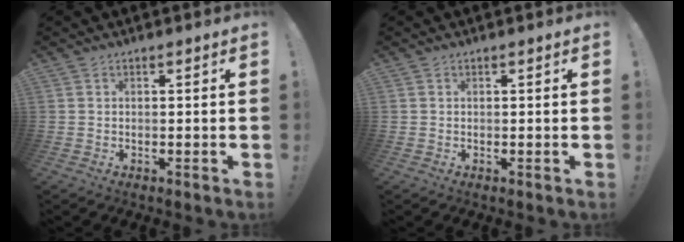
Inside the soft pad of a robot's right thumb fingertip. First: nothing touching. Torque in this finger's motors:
{"motor_torque": [-0.42, 0.09, 0.08, 0.00, -0.16]}